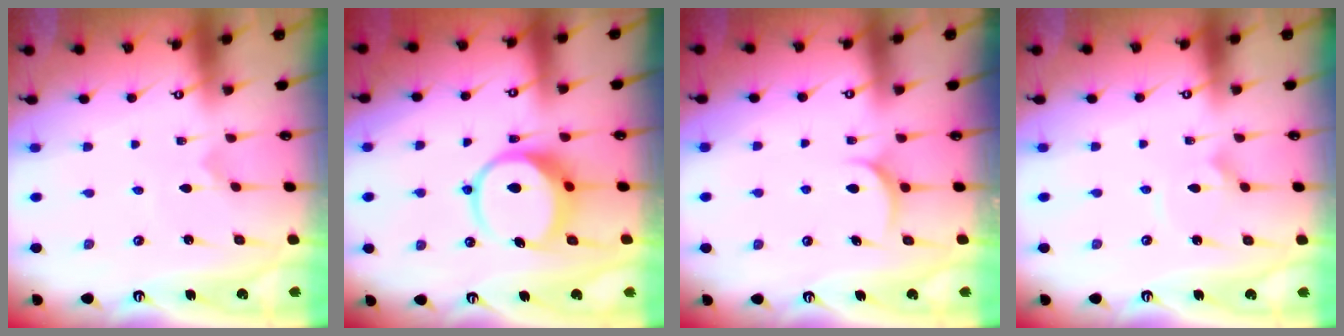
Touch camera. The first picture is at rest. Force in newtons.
{"total": 9.6, "press": 9.5, "slide": 1.3}
{"total": 6.0, "press": 6.0, "slide": 0.2}
{"total": 2.2, "press": 2.2, "slide": 0.1}